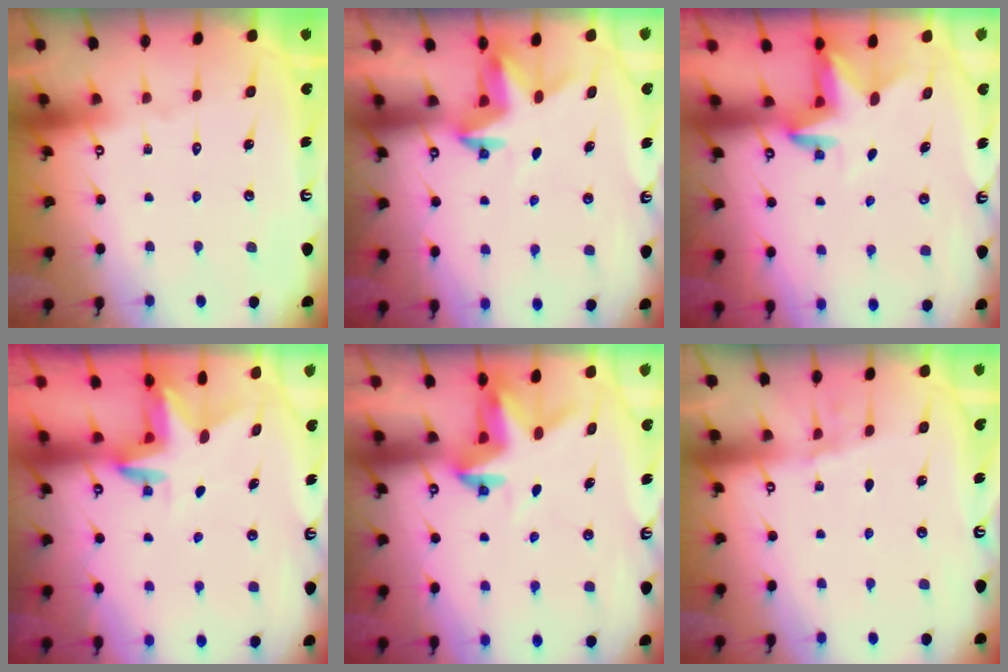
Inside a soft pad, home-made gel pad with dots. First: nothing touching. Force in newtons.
{"total": 3.0, "press": 3.0, "slide": 0.2}
{"total": 3.3, "press": 3.3, "slide": 0.1}
{"total": 3.2, "press": 3.2, "slide": 0.2}
{"total": 3.2, "press": 3.2, "slide": 0.2}
{"total": 2.4, "press": 2.3, "slide": 0.3}